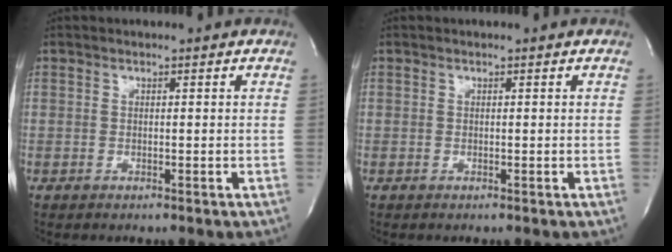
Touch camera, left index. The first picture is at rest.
{"total": 0.0}